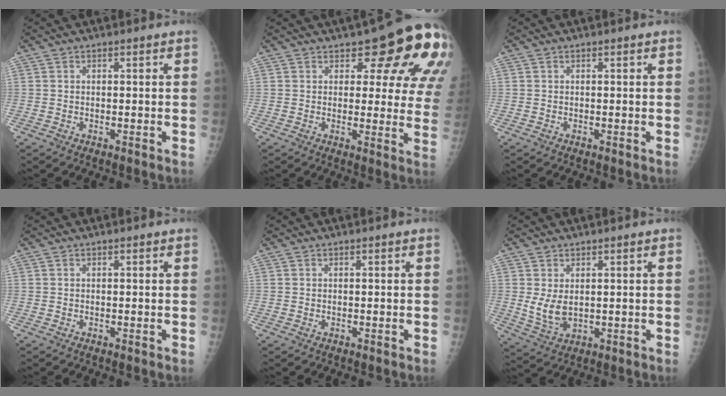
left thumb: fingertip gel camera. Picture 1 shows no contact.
{"total": 15.0, "force": [8.5, 6.3, 10.7], "torque": [-0.083, -0.042, 0.091]}
{"total": 0.0}
{"total": 0.0}
{"total": 0.0}
{"total": 5.1, "force": [0.8, 3.2, 3.9], "torque": [-0.064, -0.017, 0.030]}